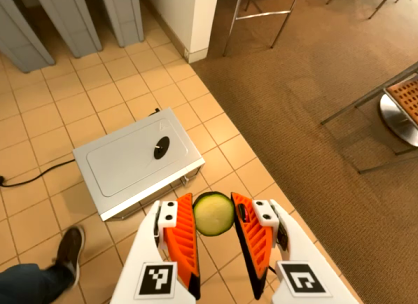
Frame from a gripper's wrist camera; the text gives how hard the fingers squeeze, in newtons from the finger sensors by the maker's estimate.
{"total": 8.8, "left": 8.9, "right": 8.6}